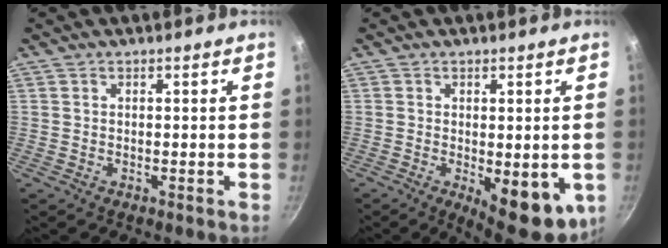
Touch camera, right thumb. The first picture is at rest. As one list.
[{"total": 12.5, "force": [-3.9, 5.3, 10.5], "torque": [-0.125, -0.016, -0.042]}]